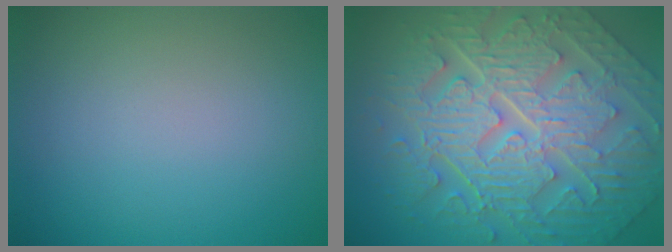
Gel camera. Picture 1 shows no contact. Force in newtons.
{"total": 11.4, "press": 7.8, "slide": 8.3}